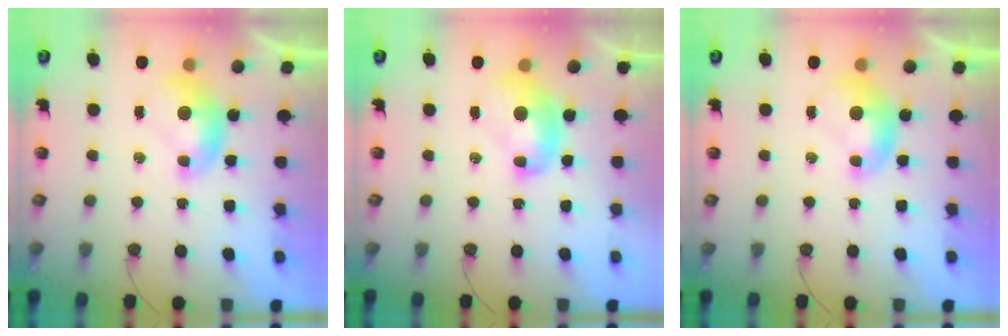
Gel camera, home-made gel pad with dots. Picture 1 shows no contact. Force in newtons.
{"total": 2.4, "press": 2.4, "slide": 0.3}
{"total": 0.0}